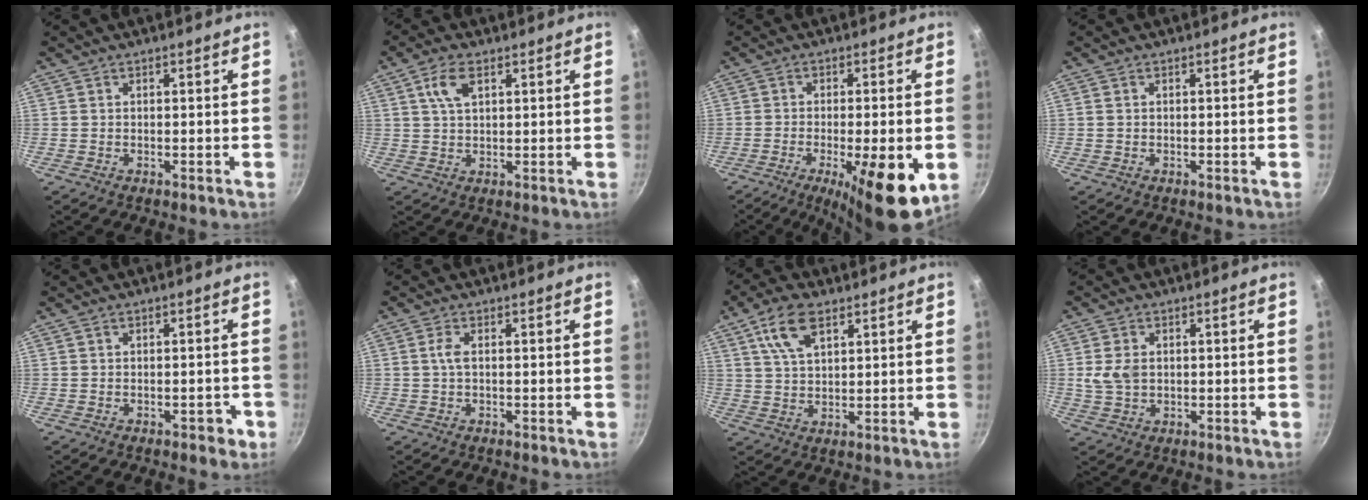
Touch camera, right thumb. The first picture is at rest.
{"total": 5.4, "force": [2.3, 2.8, 4.1], "torque": [-0.073, 0.000, 0.044]}
{"total": 13.9, "force": [-4.6, 3.9, 12.6], "torque": [-0.182, 0.003, -0.064]}
{"total": 0.6, "force": [0.2, 0.4, 0.3], "torque": [-0.007, 0.001, 0.003]}
{"total": 2.6, "force": [-1.3, 1.5, 1.7], "torque": [-0.004, 0.020, -0.007]}
{"total": 2.2, "force": [0.2, 0.9, 2.0], "torque": [-0.049, 0.004, 0.002]}
{"total": 8.6, "force": [4.2, 4.3, 6.1], "torque": [-0.107, -0.002, 0.082]}
{"total": 5.2, "force": [0.7, 3.9, 3.4], "torque": [-0.061, 0.000, 0.014]}